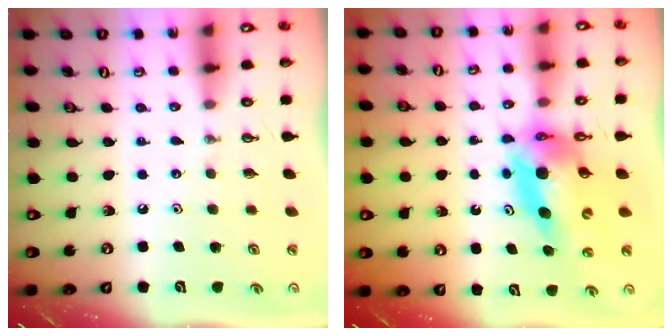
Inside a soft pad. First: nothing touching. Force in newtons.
{"total": 11.6, "press": 11.6, "slide": 1.1}